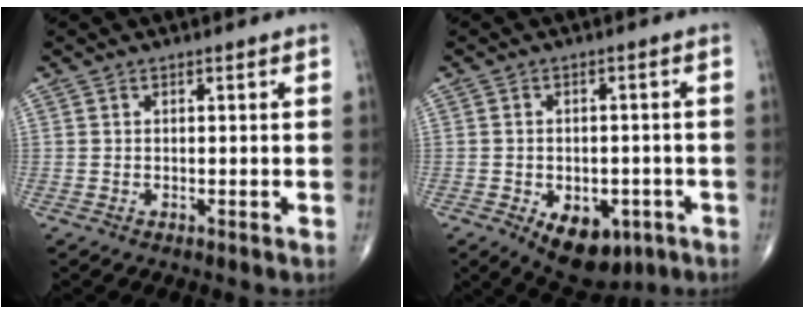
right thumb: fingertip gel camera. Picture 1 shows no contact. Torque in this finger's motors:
{"motor_torque": [-0.19, 0.38, 0.01, -0.07, 0.08]}